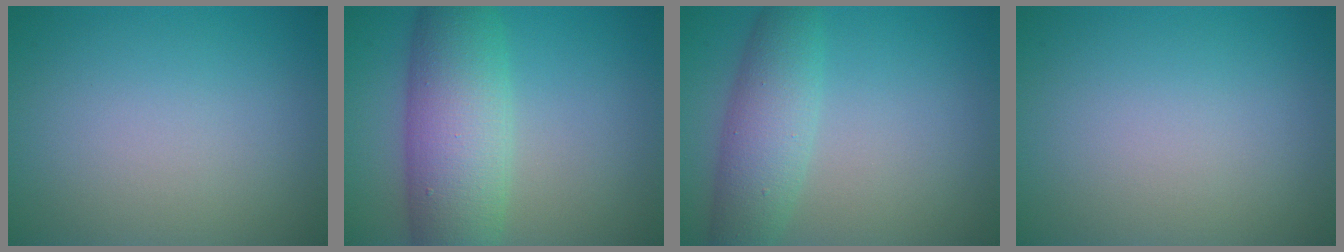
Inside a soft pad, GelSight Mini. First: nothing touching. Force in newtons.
{"total": 8.4, "press": 8.4, "slide": 0.2}
{"total": 4.6, "press": 4.6, "slide": 0.1}
{"total": 0.0}